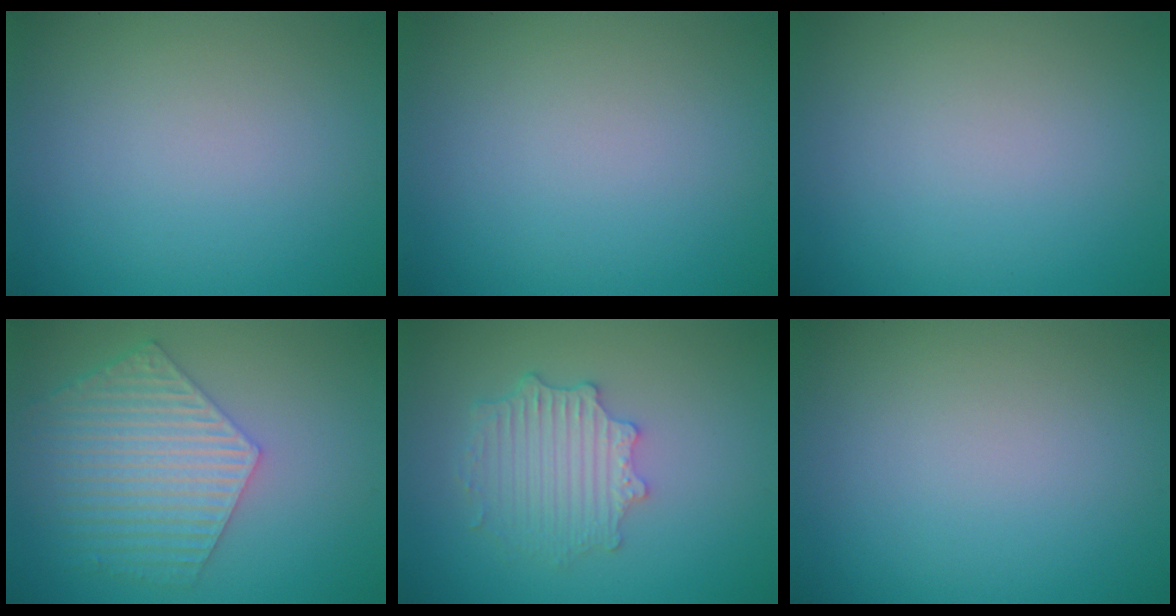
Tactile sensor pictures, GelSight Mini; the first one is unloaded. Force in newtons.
{"total": 0.0}
{"total": 0.0}
{"total": 6.4, "press": 4.9, "slide": 4.2}
{"total": 4.0, "press": 3.3, "slide": 2.3}
{"total": 0.0}